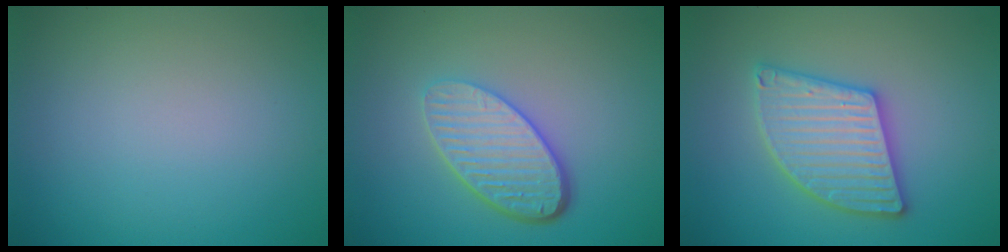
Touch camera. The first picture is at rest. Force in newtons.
{"total": 5.3, "press": 3.8, "slide": 3.7}
{"total": 5.5, "press": 5.4, "slide": 0.7}